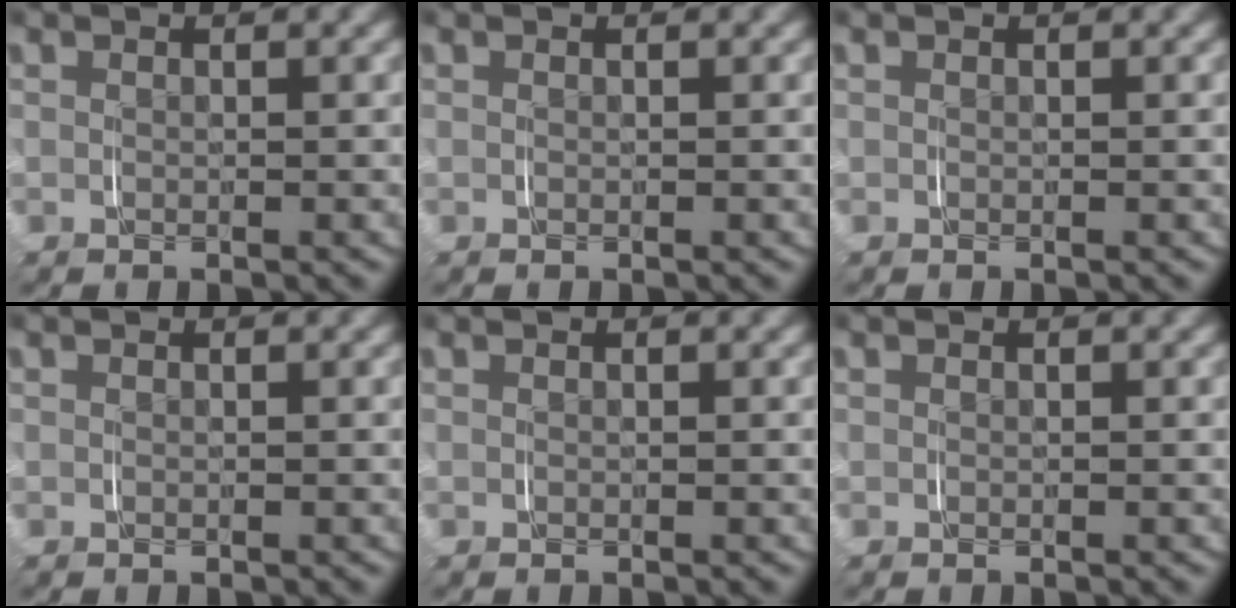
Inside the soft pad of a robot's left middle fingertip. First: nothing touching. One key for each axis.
{"total": 0.0}
{"total": 0.0}
{"total": 0.0}
{"total": 0.0}
{"total": 0.0}